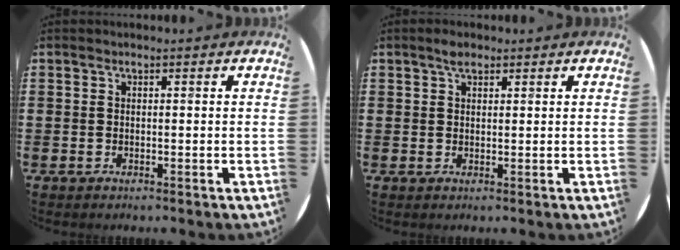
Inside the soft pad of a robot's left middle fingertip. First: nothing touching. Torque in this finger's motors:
{"motor_torque": [0.39, -0.26, 0.00, 0.03]}